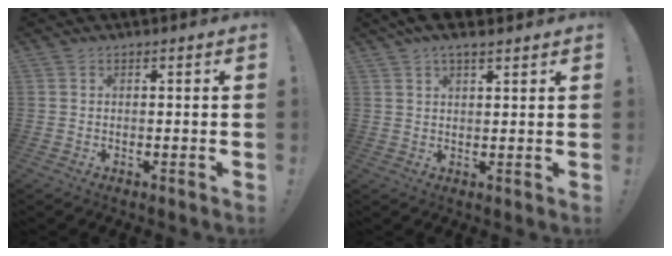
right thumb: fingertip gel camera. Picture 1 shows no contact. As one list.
[{"total": 5.6, "force": [4.0, 1.9, 3.4], "torque": [-0.052, -0.014, 0.073]}]